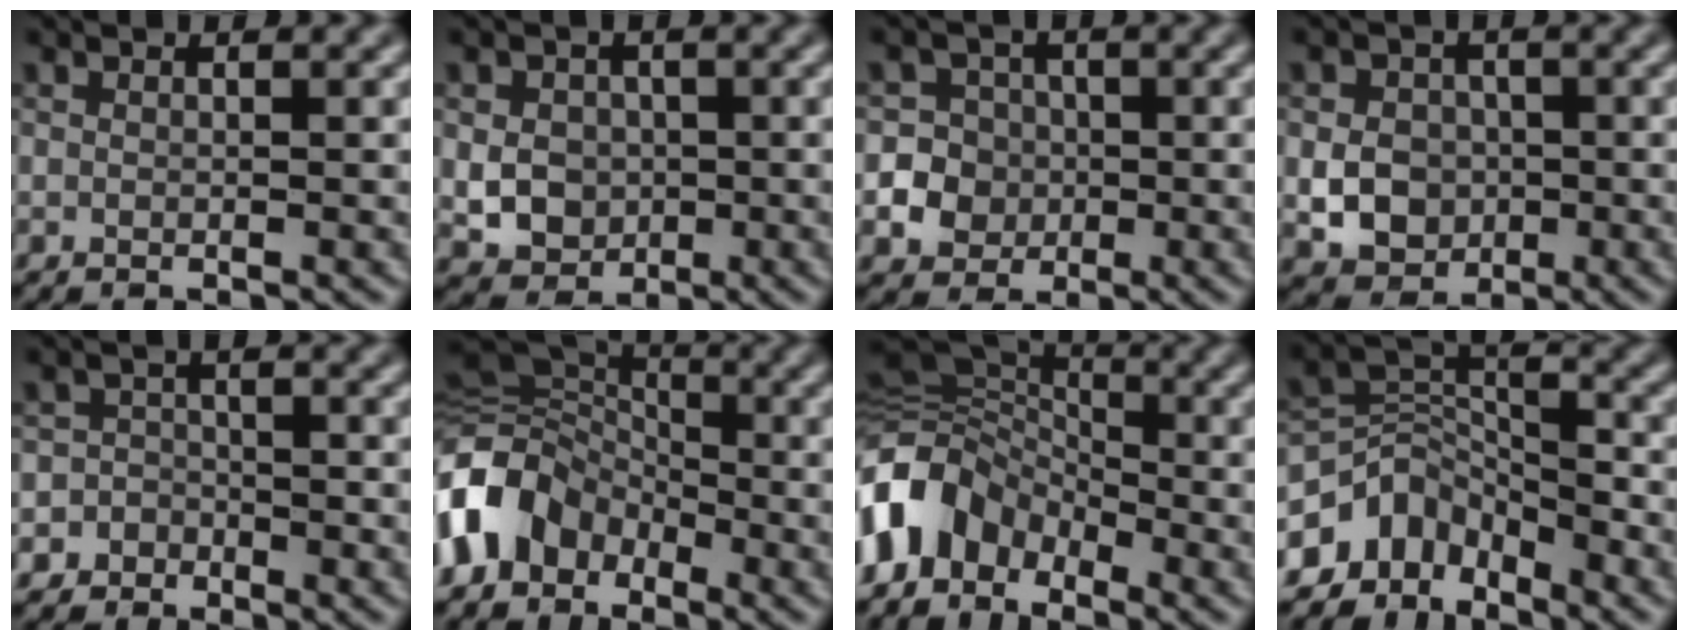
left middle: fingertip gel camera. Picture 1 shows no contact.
{"total": 3.6, "force": [-0.2, 3.1, 1.8], "torque": [-0.036, -0.001, -0.005]}
{"total": 7.7, "force": [-1.5, 7.4, 1.8], "torque": [-0.034, 0.007, -0.039]}
{"total": 4.2, "force": [-0.7, 3.6, 2.1], "torque": [-0.036, 0.000, -0.016]}
{"total": 3.2, "force": [-2.1, 2.4, -0.3], "torque": [0.044, 0.006, -0.043]}
{"total": 6.9, "force": [-3.5, 5.1, 3.0], "torque": [-0.054, 0.000, -0.084]}
{"total": 6.3, "force": [-3.8, 4.1, 2.8], "torque": [-0.052, 0.003, -0.089]}
{"total": 5.3, "force": [-3.9, 3.1, 1.9], "torque": [-0.018, 0.000, -0.078]}